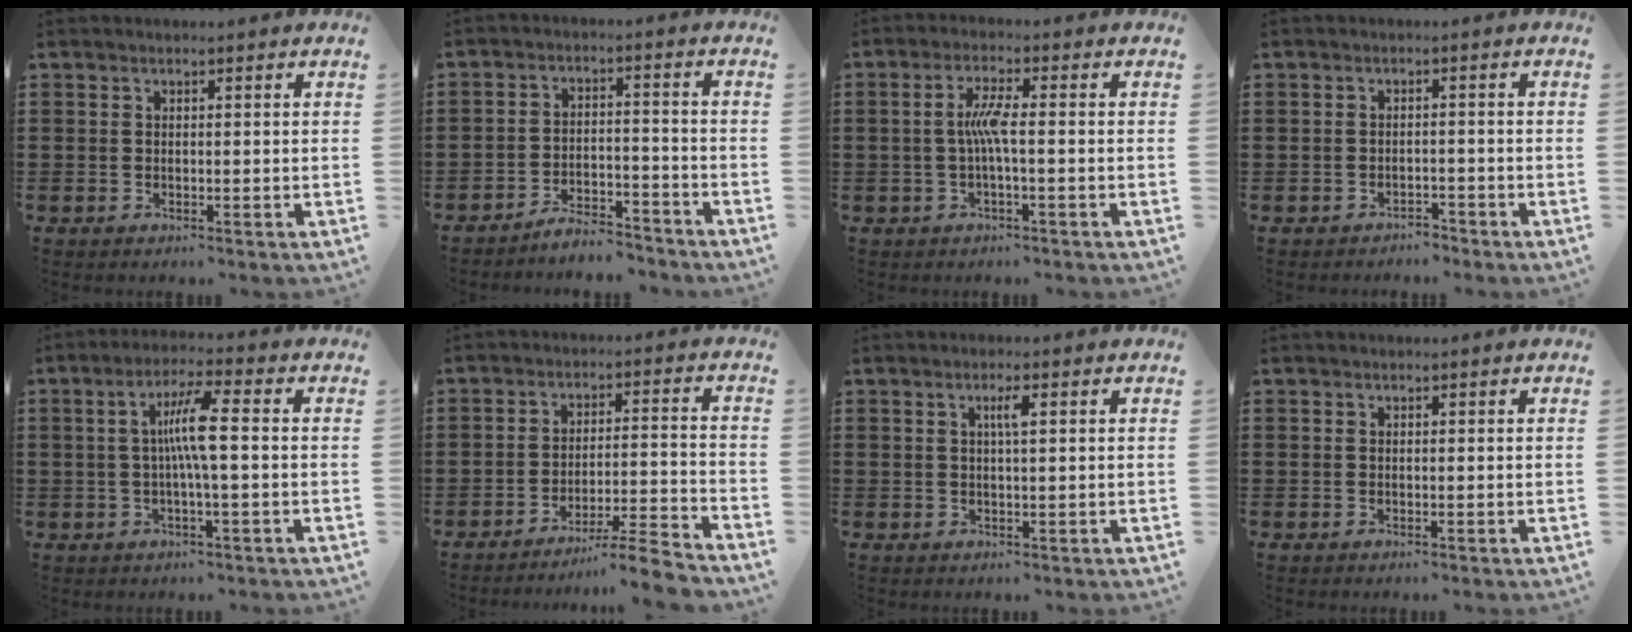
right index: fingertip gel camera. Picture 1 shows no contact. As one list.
[{"total": 4.6, "force": [-4.6, 0.3, 0.6], "torque": [-0.014, 0.009, -0.093]}, {"total": 4.5, "force": [-0.6, 0.4, 4.5], "torque": [-0.096, -0.005, -0.019]}, {"total": 2.1, "force": [-2.0, 0.3, -0.3], "torque": [-0.003, 0.003, -0.047]}, {"total": 6.3, "force": [0.0, 0.4, 6.3], "torque": [-0.124, -0.001, -0.010]}, {"total": 6.6, "force": [-5.8, -0.5, 3.1], "torque": [-0.046, -0.008, -0.112]}, {"total": 2.1, "force": [0.6, 0.2, 2.0], "torque": [-0.039, 0.003, 0.008]}, {"total": 0.0}]